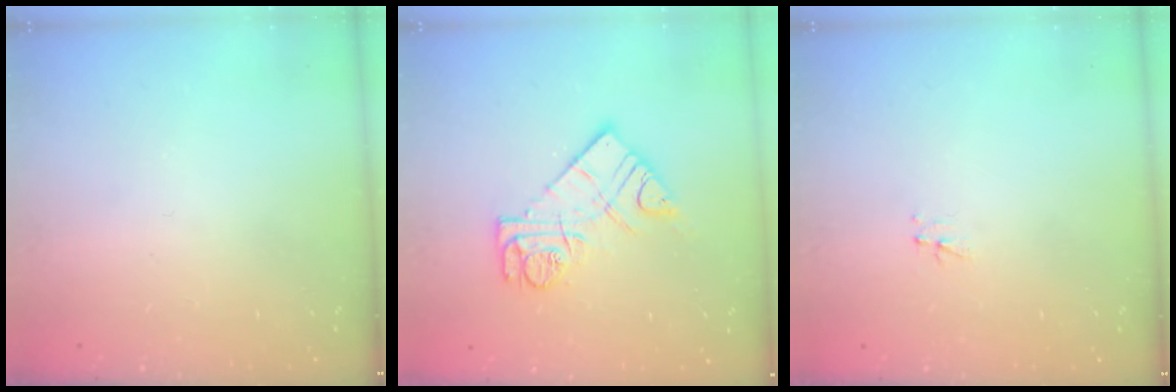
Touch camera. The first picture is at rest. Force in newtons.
{"total": 12.0, "press": 11.9, "slide": 1.1}
{"total": 3.0, "press": 3.0, "slide": 0.3}